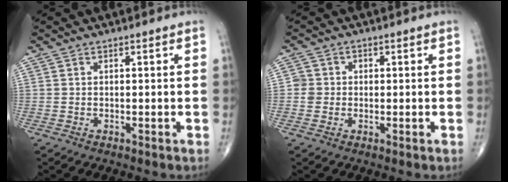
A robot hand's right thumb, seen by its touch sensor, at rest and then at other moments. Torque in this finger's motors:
{"motor_torque": [0.03, 0.81, 0.19, 0.08, -0.03]}